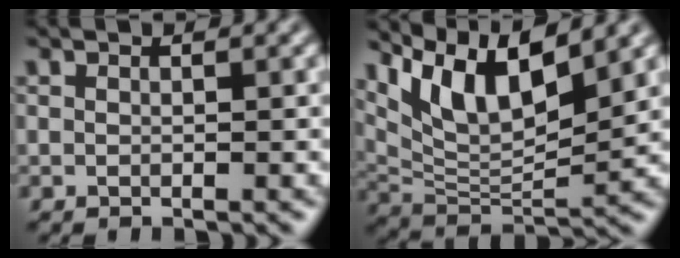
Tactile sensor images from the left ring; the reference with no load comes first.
{"total": 8.3, "force": [4.6, 2.9, 6.2], "torque": [-0.115, 0.001, 0.088]}